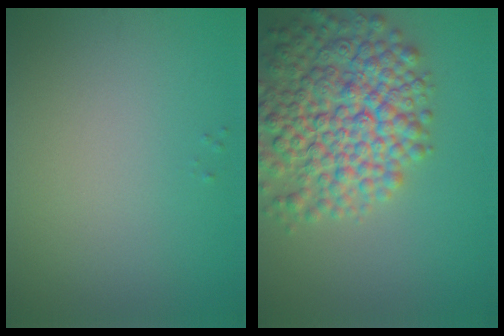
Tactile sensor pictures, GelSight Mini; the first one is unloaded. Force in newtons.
{"total": 9.5, "press": 9.5, "slide": 0.4}